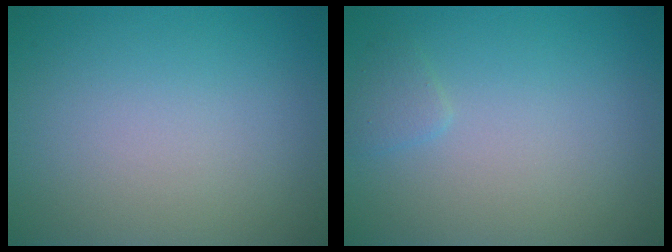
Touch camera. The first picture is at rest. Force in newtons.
{"total": 1.0, "press": 0.9, "slide": 0.1}